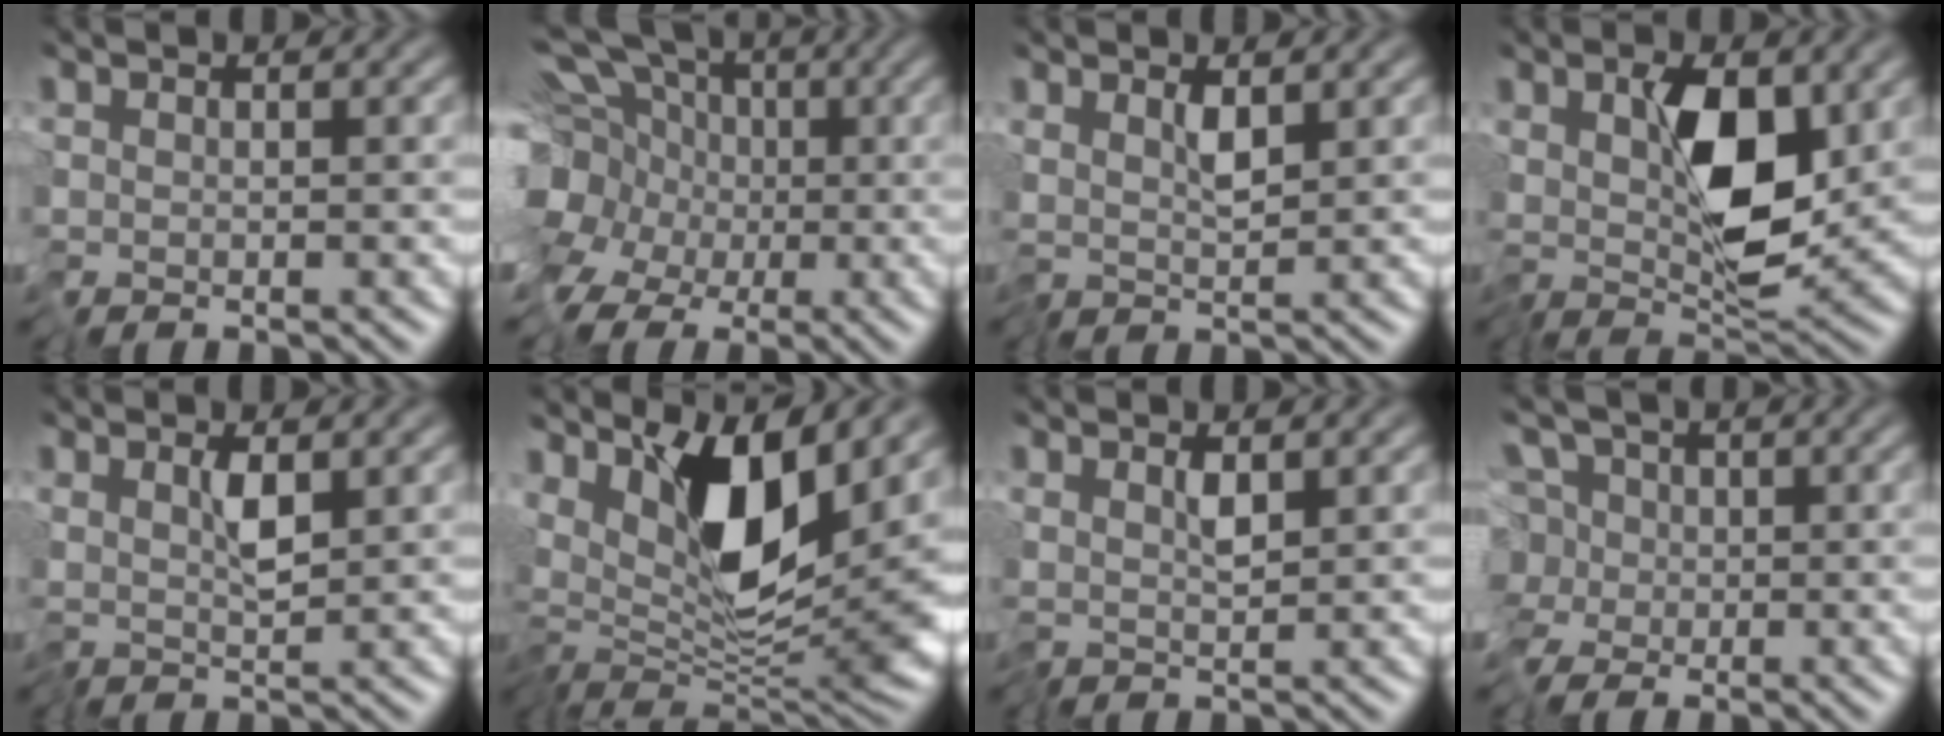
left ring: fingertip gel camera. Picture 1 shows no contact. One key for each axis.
{"total": 12.1, "fx": -2.9, "fy": 9.4, "fz": 6.9, "tx": -0.143, "ty": 0.008, "tz": -0.066}
{"total": 1.6, "fx": 0.6, "fy": -0.2, "fz": 1.5, "tx": -0.028, "ty": -0.004, "tz": 0.015}
{"total": 6.1, "fx": 1.0, "fy": 2.3, "fz": 5.5, "tx": -0.093, "ty": -0.018, "tz": 0.020}
{"total": 1.7, "fx": 0.4, "fy": -0.3, "fz": 1.7, "tx": -0.029, "ty": -0.004, "tz": 0.011}
{"total": 9.9, "fx": 3.4, "fy": 2.9, "fz": 8.9, "tx": -0.147, "ty": -0.013, "tz": 0.063}
{"total": 1.4, "fx": 0.5, "fy": -0.1, "fz": 1.3, "tx": -0.026, "ty": -0.003, "tz": 0.013}
{"total": 4.5, "fx": 0.1, "fy": 3.1, "fz": 3.3, "tx": -0.058, "ty": 0.021, "tz": -0.013}